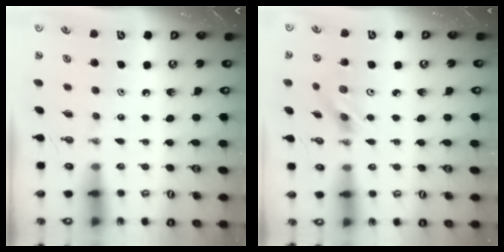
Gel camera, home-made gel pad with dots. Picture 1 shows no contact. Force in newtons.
{"total": 4.1, "press": 4.1, "slide": 0.3}